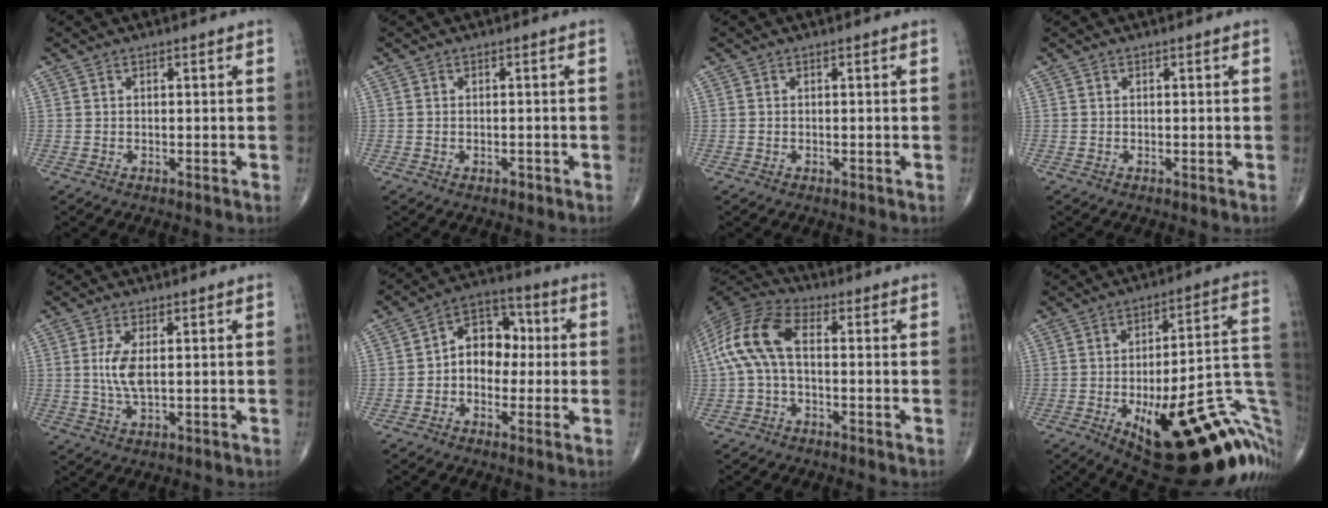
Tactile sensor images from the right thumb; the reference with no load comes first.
{"total": 1.2, "force": [-0.5, 0.8, 0.8], "torque": [-0.015, 0.008, -0.004]}
{"total": 0.0}
{"total": 0.0}
{"total": 5.2, "force": [0.5, 2.0, 4.8], "torque": [-0.108, -0.008, 0.012]}
{"total": 8.8, "force": [-0.5, 6.7, 5.7], "torque": [-0.049, 0.036, -0.023]}
{"total": 11.5, "force": [0.0, 5.9, 9.9], "torque": [-0.214, 0.034, -0.010]}
{"total": 32.5, "force": [-10.2, 11.5, 28.6], "torque": [-0.293, 0.037, -0.124]}